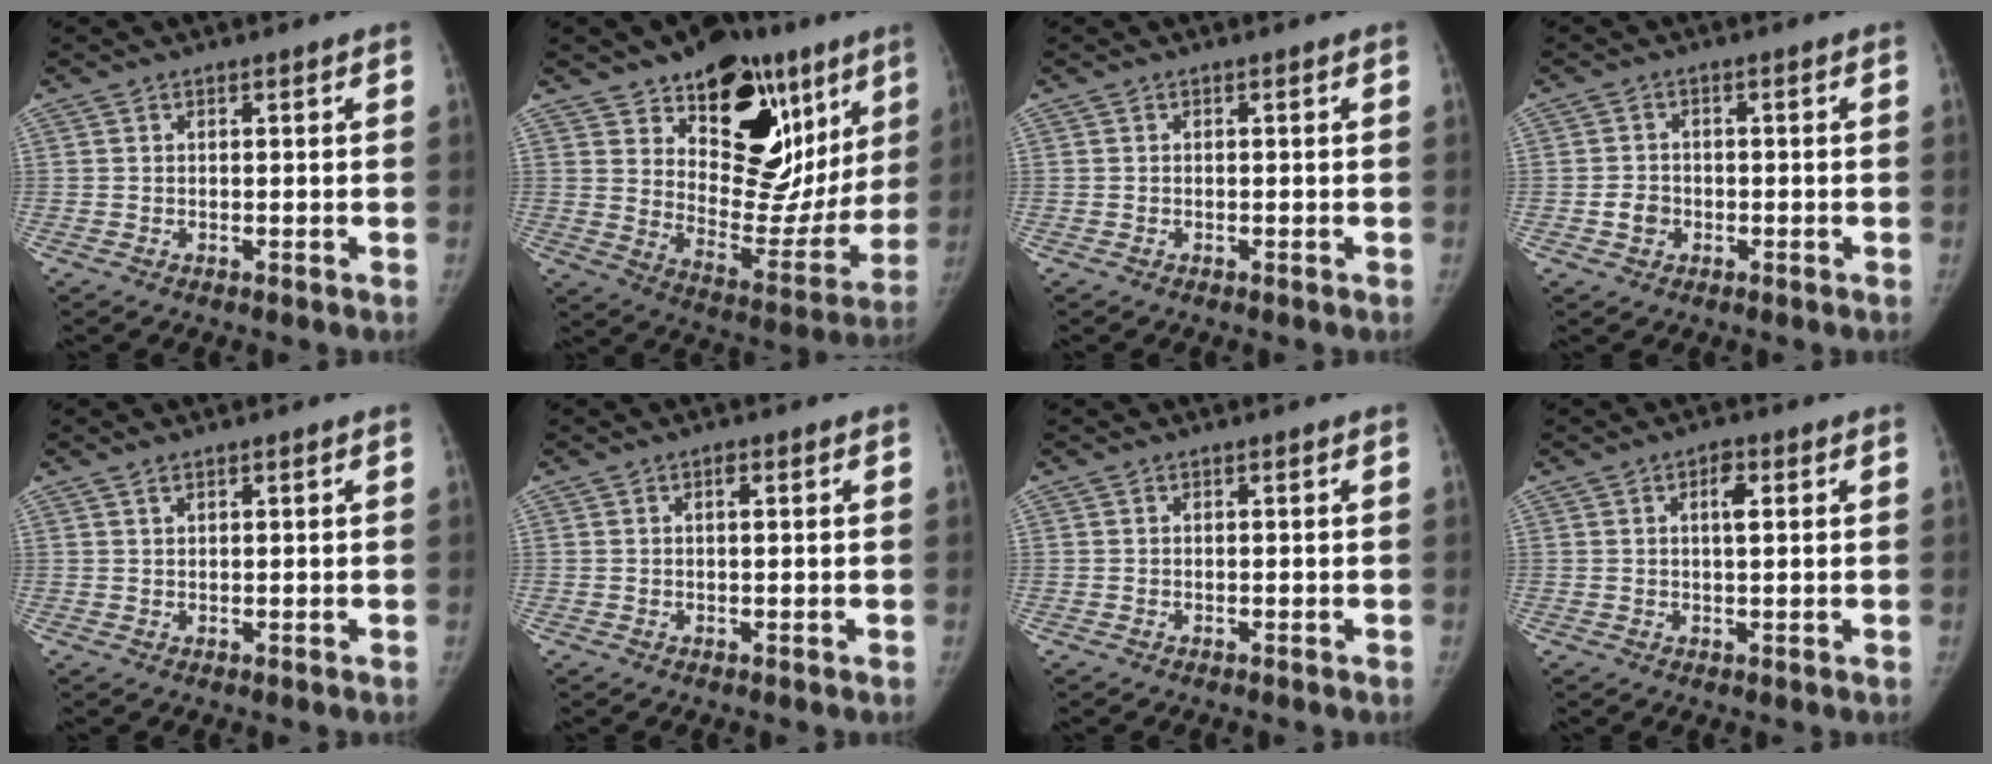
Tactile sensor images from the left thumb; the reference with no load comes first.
{"total": 26.0, "force": [13.7, 14.0, 17.1], "torque": [-0.189, -0.046, 0.208]}
{"total": 0.0}
{"total": 3.1, "force": [-0.9, 2.7, 1.3], "torque": [-0.011, 0.007, -0.018]}
{"total": 1.0, "force": [0.7, 0.6, 0.5], "torque": [-0.005, -0.003, 0.012]}
{"total": 1.2, "force": [0.3, 0.6, 0.9], "torque": [-0.011, 0.002, 0.002]}
{"total": 0.0}
{"total": 3.1, "force": [1.0, 1.4, 2.6], "torque": [-0.036, 0.000, 0.012]}